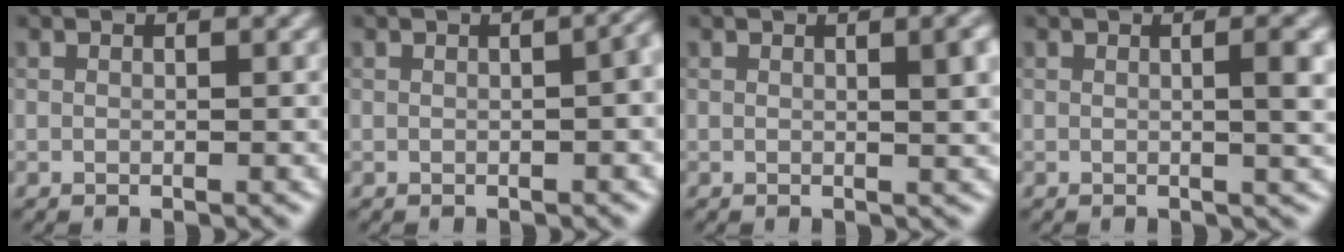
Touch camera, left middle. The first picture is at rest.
{"total": 3.1, "force": [-0.1, 1.4, 2.7], "torque": [-0.014, 0.008, 0.004]}
{"total": 4.0, "force": [1.0, 1.3, 3.6], "torque": [-0.036, 0.010, 0.011]}
{"total": 3.6, "force": [0.3, 1.0, 3.4], "torque": [-0.039, 0.008, -0.001]}